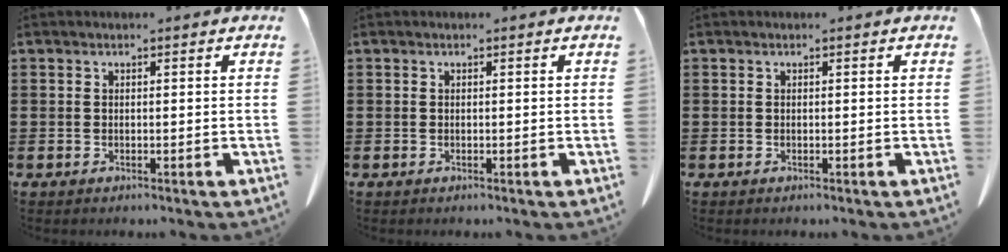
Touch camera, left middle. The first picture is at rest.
{"total": 0.0}
{"total": 0.0}